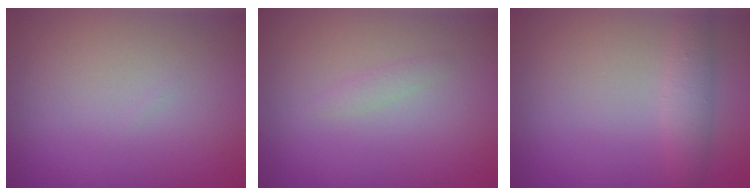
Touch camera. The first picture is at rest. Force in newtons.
{"total": 0.7, "press": 0.7, "slide": 0.0}
{"total": 2.1, "press": 2.1, "slide": 0.1}